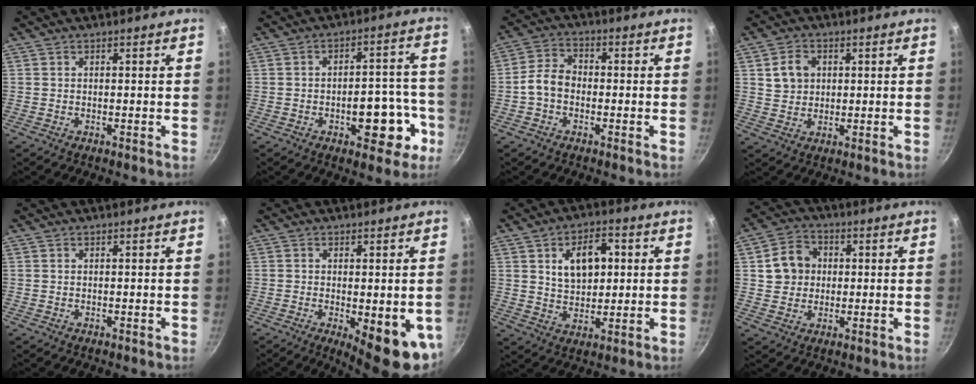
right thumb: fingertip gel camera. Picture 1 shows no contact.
{"total": 11.7, "force": [-4.6, 6.1, 8.9], "torque": [-0.070, 0.041, -0.055]}
{"total": 5.7, "force": [-1.3, 4.3, 3.5], "torque": [-0.050, 0.028, -0.039]}
{"total": 5.6, "force": [1.5, 4.7, 2.8], "torque": [-0.031, 0.005, 0.026]}
{"total": 0.0}
{"total": 11.9, "force": [-2.9, 3.9, 10.9], "torque": [-0.122, -0.013, -0.028]}
{"total": 10.4, "force": [2.5, 6.7, 7.6], "torque": [-0.092, 0.000, 0.042]}
{"total": 7.9, "force": [1.2, 7.0, 3.5], "torque": [-0.028, 0.014, 0.013]}